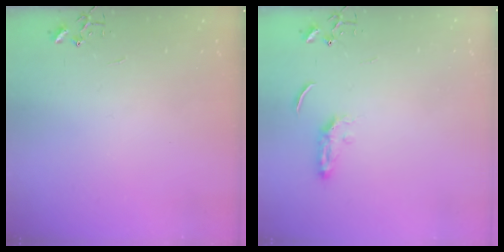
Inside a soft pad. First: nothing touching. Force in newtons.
{"total": 3.9, "press": 3.9, "slide": 0.5}